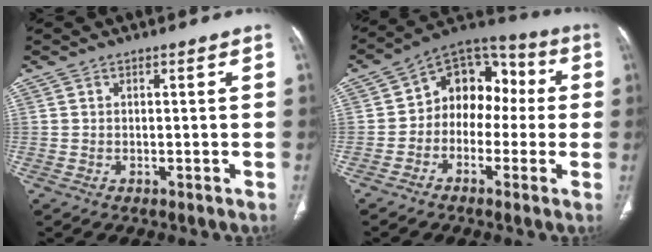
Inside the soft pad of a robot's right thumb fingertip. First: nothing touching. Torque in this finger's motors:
{"motor_torque": [-0.32, 0.71, 0.39, -0.21, 0.12]}